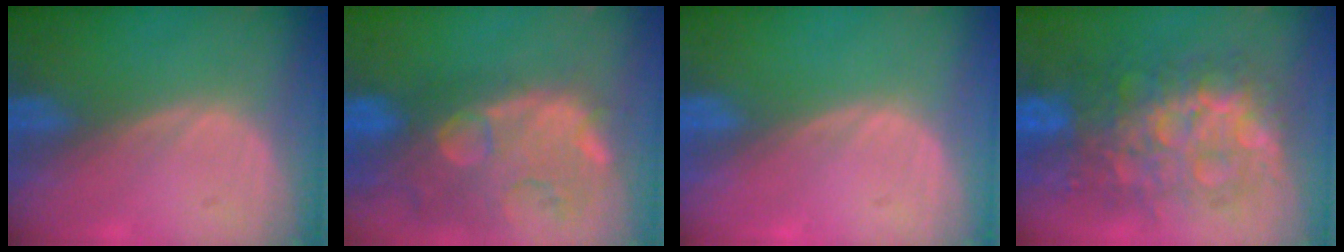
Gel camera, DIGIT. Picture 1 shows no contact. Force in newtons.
{"total": 14.6, "press": 11.8, "slide": 8.6}
{"total": 0.0}
{"total": 12.4, "press": 12.3, "slide": 1.3}